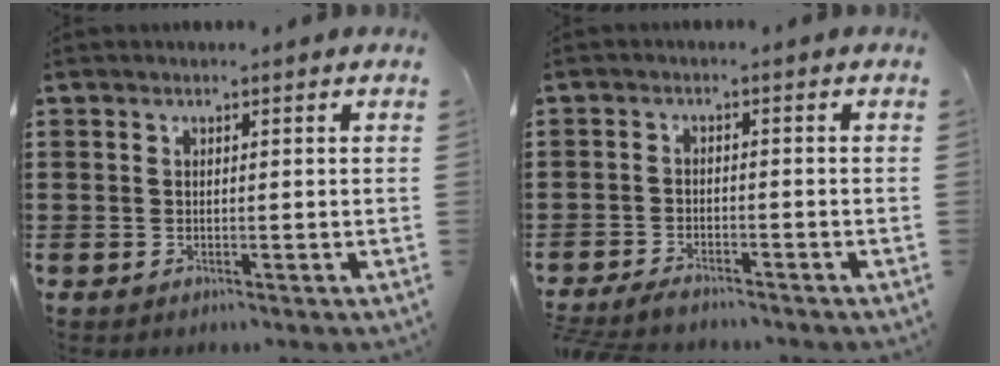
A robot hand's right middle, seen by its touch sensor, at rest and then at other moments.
{"total": 2.5, "force": [-2.4, 0.3, 0.5], "torque": [-0.020, 0.000, -0.054]}